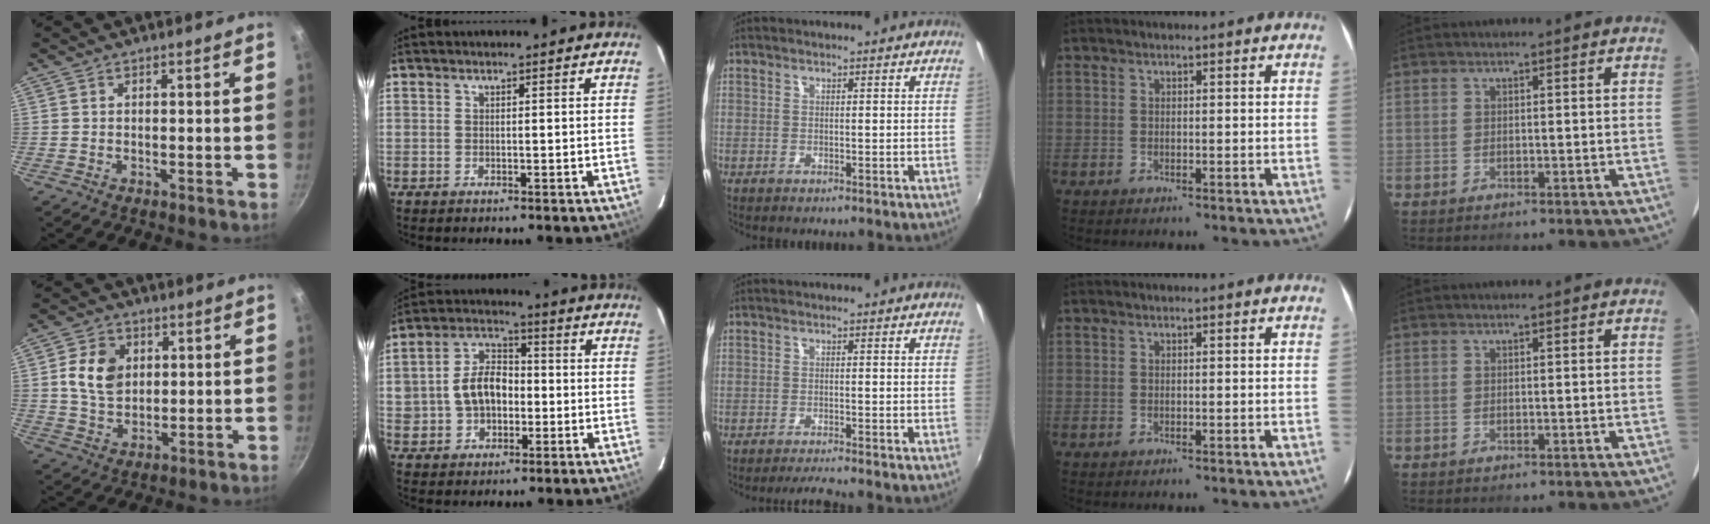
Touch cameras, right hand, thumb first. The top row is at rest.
{"thumb": {"total": 9.4, "force": [2.0, 7.2, 5.7], "torque": [-0.080, -0.003, 0.035]}, "index": {"total": 9.5, "force": [-1.0, 7.1, 6.2], "torque": [-0.128, 0.026, -0.009]}, "middle": {"total": 2.6, "force": [-2.4, -0.5, 0.8], "torque": [-0.025, -0.007, -0.046]}}